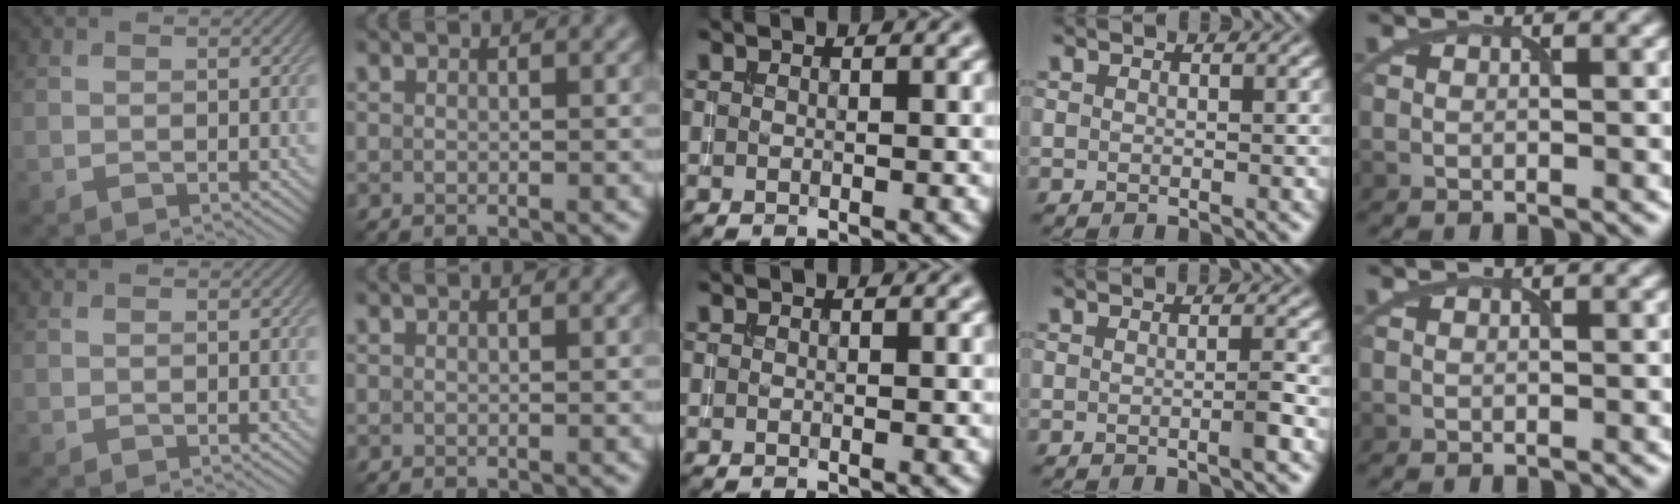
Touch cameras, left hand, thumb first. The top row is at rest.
{"ring": {"total": 1.4, "force": [-0.5, 0.1, 1.3], "torque": [-0.019, 0.000, -0.011]}}